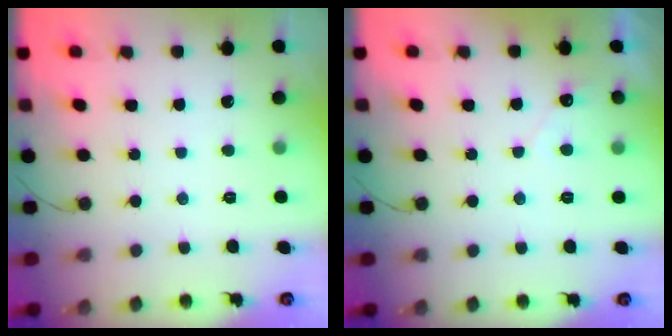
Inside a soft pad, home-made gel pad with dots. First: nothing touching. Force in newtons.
{"total": 2.8, "press": 2.8, "slide": 0.2}